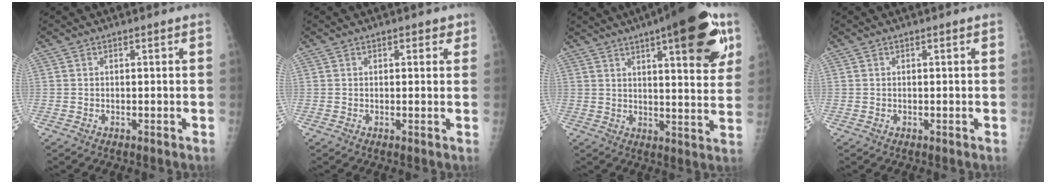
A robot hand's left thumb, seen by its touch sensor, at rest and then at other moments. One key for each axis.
{"total": 2.1, "fx": 1.0, "fy": 1.4, "fz": 1.2, "tx": 0.006, "ty": 0.000, "tz": 0.007}
{"total": 19.8, "fx": 9.9, "fy": 5.6, "fz": 16.3, "tx": -0.197, "ty": -0.022, "tz": 0.132}
{"total": 0.0}